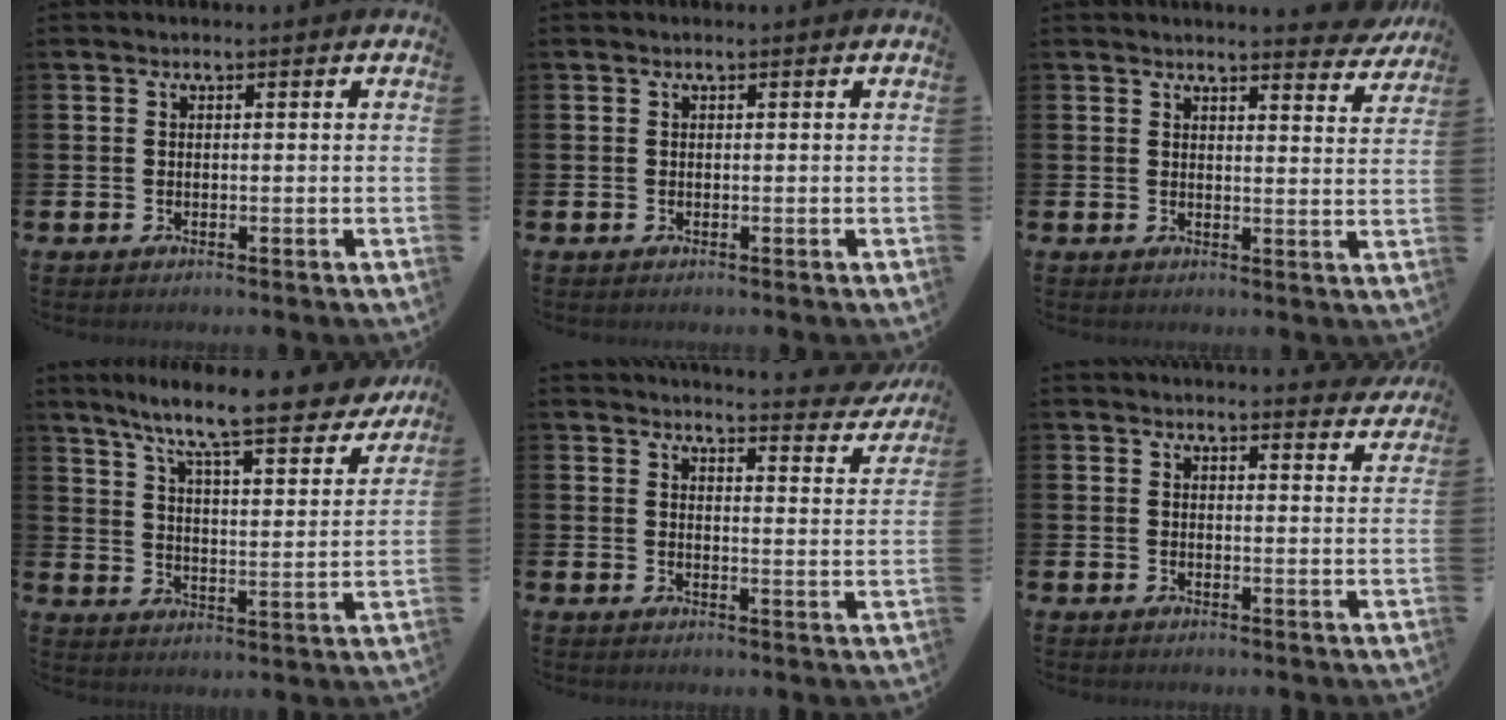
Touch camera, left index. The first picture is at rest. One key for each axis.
{"total": 0.0}
{"total": 3.7, "fx": 3.7, "fy": 0.0, "fz": 0.2, "tx": 0.008, "ty": -0.027, "tz": 0.063}
{"total": 9.8, "fx": 8.8, "fy": 0.8, "fz": 4.4, "tx": -0.107, "ty": -0.063, "tz": 0.146}
{"total": 4.0, "fx": 4.0, "fy": 0.0, "fz": 0.4, "tx": 0.000, "ty": -0.036, "tz": 0.064}
{"total": 3.0, "fx": 3.0, "fy": 0.0, "fz": 0.0, "tx": 0.014, "ty": -0.025, "tz": 0.051}